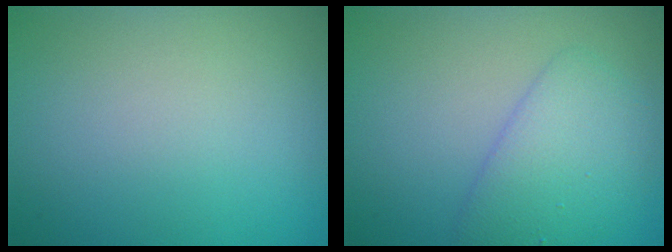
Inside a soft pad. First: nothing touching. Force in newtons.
{"total": 3.6, "press": 3.6, "slide": 0.2}